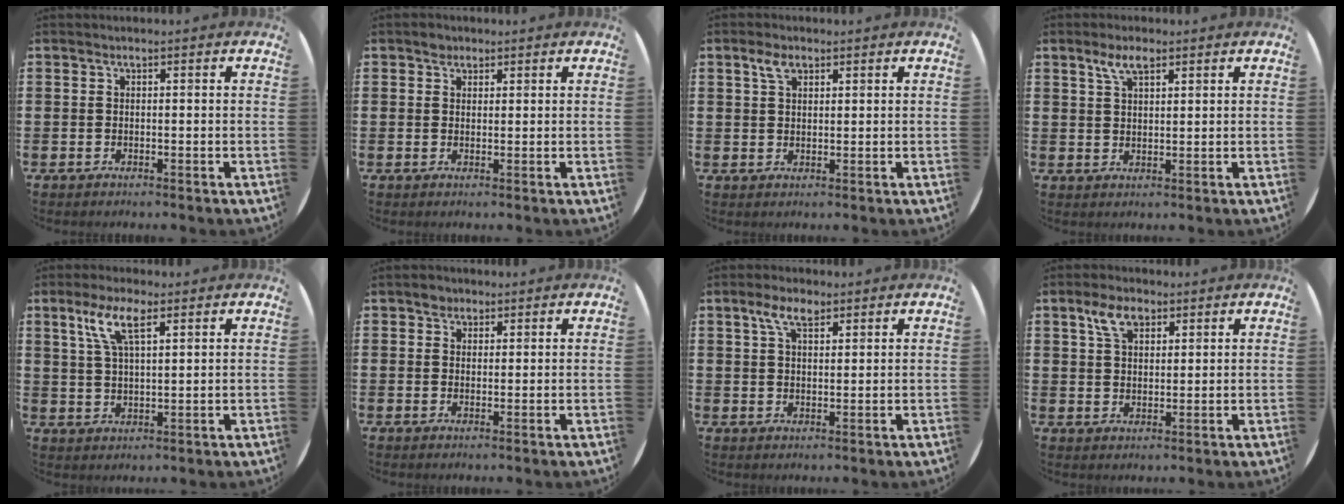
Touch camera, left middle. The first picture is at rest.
{"total": 1.5, "force": [1.2, 0.8, 0.1], "torque": [0.005, -0.001, 0.022]}
{"total": 2.7, "force": [1.8, 1.4, 1.4], "torque": [-0.023, 0.004, 0.031]}
{"total": 3.4, "force": [2.4, 1.3, 2.1], "torque": [-0.038, 0.004, 0.040]}
{"total": 6.2, "force": [3.6, 1.9, 4.7], "torque": [-0.104, 0.010, 0.063]}
{"total": 1.8, "force": [1.4, 1.0, 0.1], "torque": [0.005, 0.001, 0.026]}
{"total": 4.6, "force": [3.0, 1.8, 3.0], "torque": [-0.064, 0.009, 0.054]}
{"total": 4.7, "force": [3.0, 2.6, 2.6], "torque": [-0.052, 0.007, 0.052]}